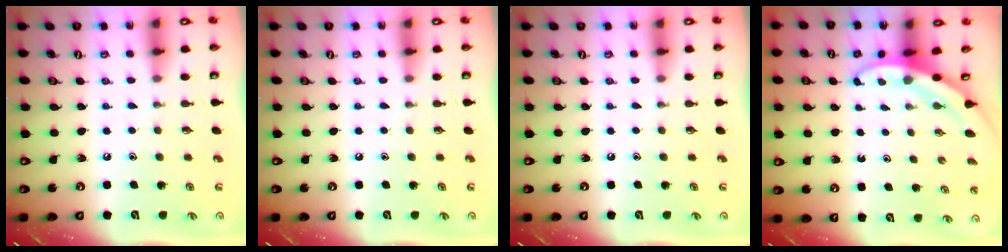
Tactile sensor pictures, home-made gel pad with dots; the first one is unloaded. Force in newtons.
{"total": 0.0}
{"total": 0.0}
{"total": 3.5, "press": 3.5, "slide": 0.2}